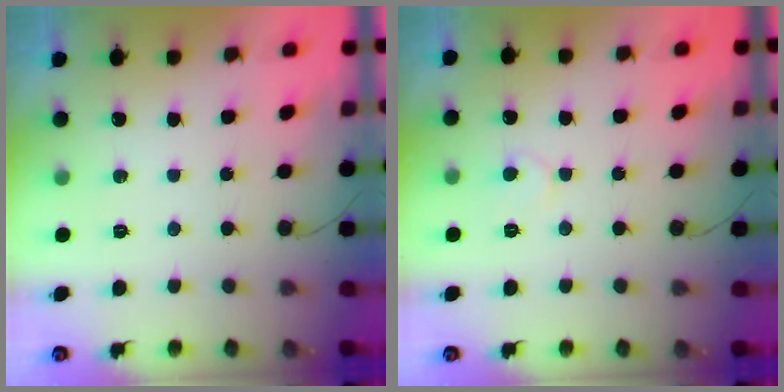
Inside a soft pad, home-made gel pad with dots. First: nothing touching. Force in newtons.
{"total": 5.0, "press": 4.9, "slide": 0.5}